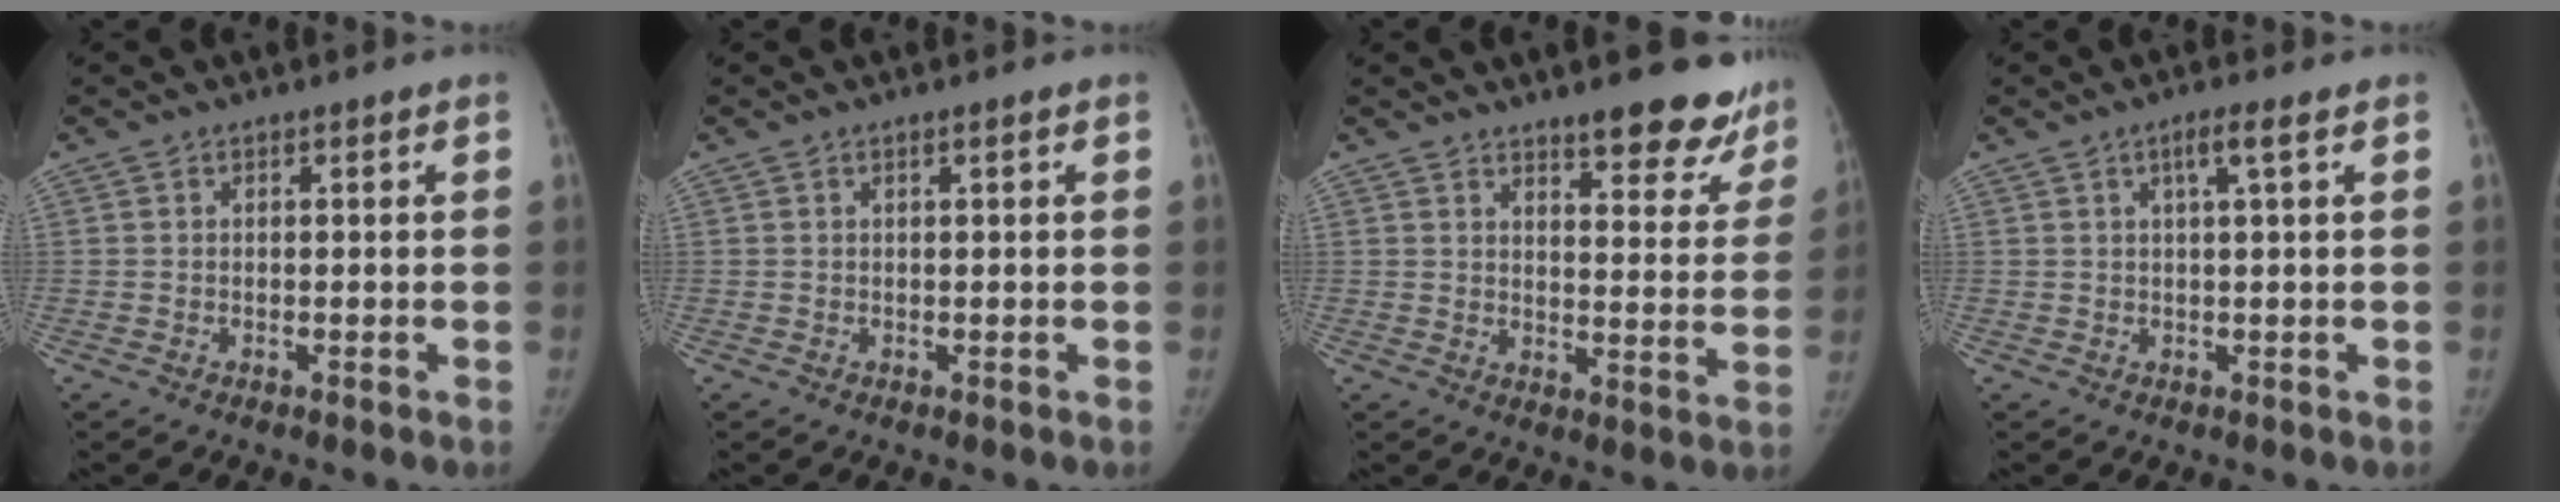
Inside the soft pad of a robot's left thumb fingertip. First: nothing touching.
{"total": 0.6, "force": [0.3, 0.0, 0.6], "torque": [-0.009, 0.002, 0.005]}
{"total": 13.0, "force": [10.1, 4.2, 7.0], "torque": [-0.036, -0.066, 0.124]}
{"total": 2.8, "force": [1.2, -0.1, 2.5], "torque": [-0.052, 0.004, 0.023]}